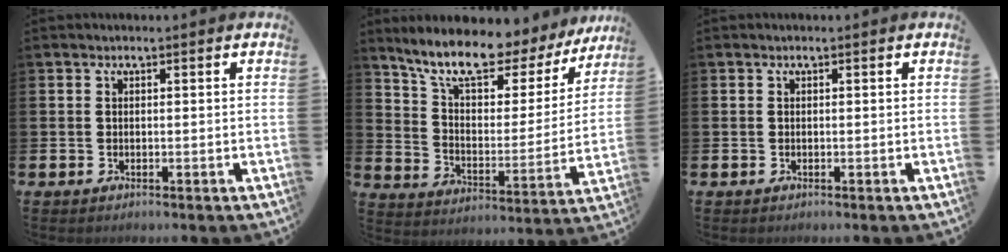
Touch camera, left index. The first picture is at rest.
{"total": 11.0, "force": [9.2, 3.3, 5.1], "torque": [-0.125, -0.059, 0.152]}
{"total": 0.0}